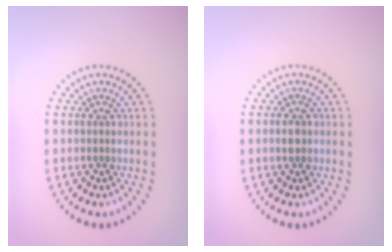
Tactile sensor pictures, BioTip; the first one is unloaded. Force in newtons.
{"total": 1.2, "press": 1.2, "slide": 0.1}